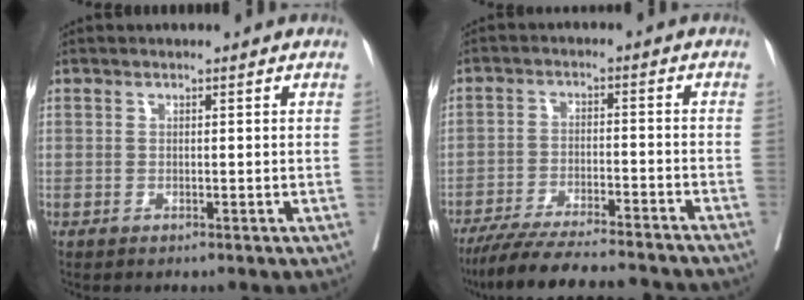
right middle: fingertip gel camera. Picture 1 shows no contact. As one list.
[{"total": 17.1, "force": [-15.4, 1.3, 7.3], "torque": [-0.125, -0.025, -0.229]}]